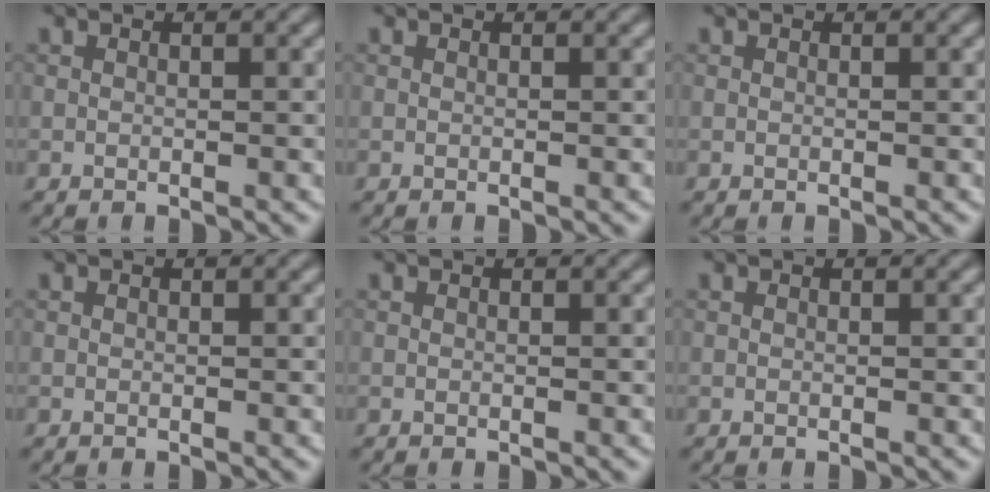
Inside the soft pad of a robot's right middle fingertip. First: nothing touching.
{"total": 0.0}
{"total": 0.0}
{"total": 0.0}
{"total": 0.0}
{"total": 0.0}